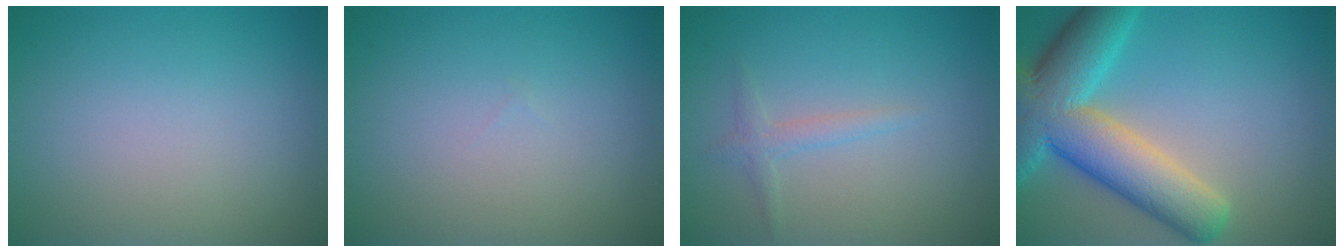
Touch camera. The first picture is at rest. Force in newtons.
{"total": 0.0}
{"total": 1.3, "press": 1.3, "slide": 0.0}
{"total": 10.4, "press": 10.4, "slide": 0.7}